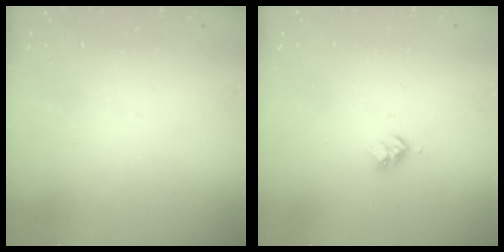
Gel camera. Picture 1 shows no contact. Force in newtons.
{"total": 3.0, "press": 2.9, "slide": 0.4}